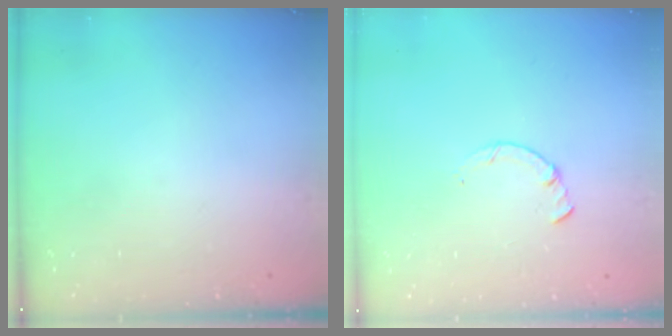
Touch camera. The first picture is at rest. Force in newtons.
{"total": 0.7, "press": 0.6, "slide": 0.2}